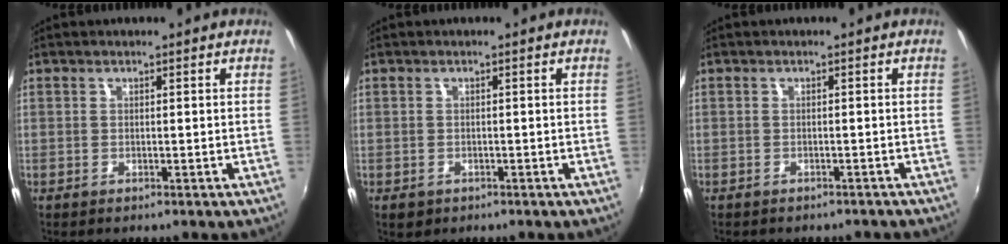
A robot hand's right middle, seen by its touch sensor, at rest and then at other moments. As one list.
[{"total": 2.0, "force": [-1.0, 1.6, 0.8], "torque": [-0.018, -0.006, -0.012]}, {"total": 3.3, "force": [-2.9, 1.2, 0.9], "torque": [-0.019, -0.012, -0.034]}]